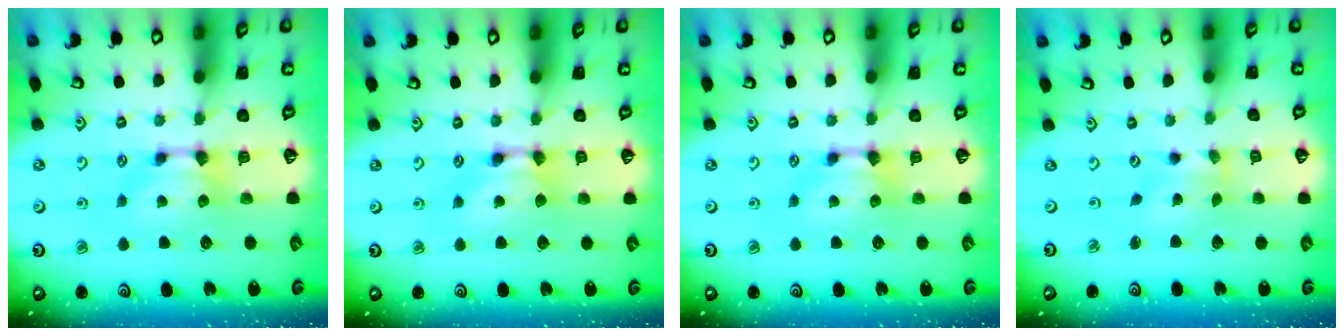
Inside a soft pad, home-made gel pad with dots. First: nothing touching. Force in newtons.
{"total": 1.5, "press": 1.5, "slide": 0.1}
{"total": 0.0}
{"total": 1.5, "press": 1.1, "slide": 1.0}